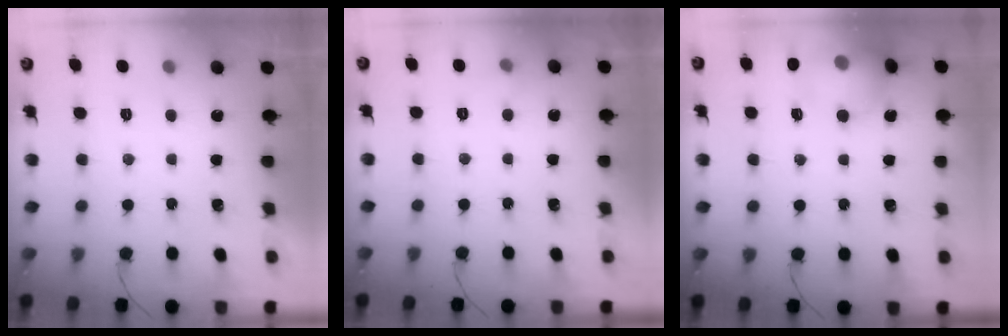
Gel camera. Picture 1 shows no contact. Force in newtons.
{"total": 3.4, "press": 3.2, "slide": 1.2}
{"total": 14.8, "press": 13.3, "slide": 6.5}